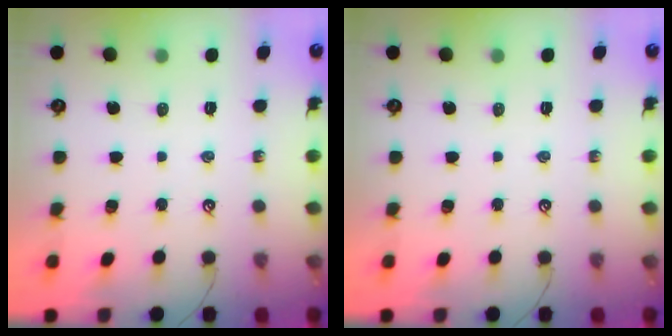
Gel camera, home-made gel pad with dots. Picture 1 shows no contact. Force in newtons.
{"total": 0.0}